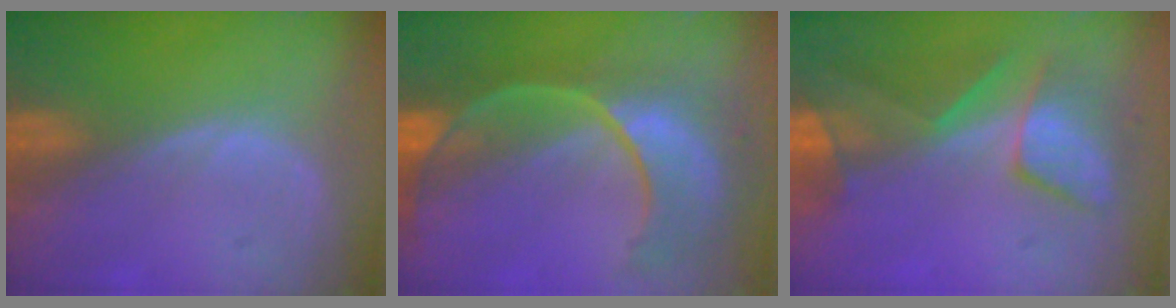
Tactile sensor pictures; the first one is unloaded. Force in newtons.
{"total": 10.9, "press": 9.2, "slide": 5.9}
{"total": 7.6, "press": 7.5, "slide": 1.5}